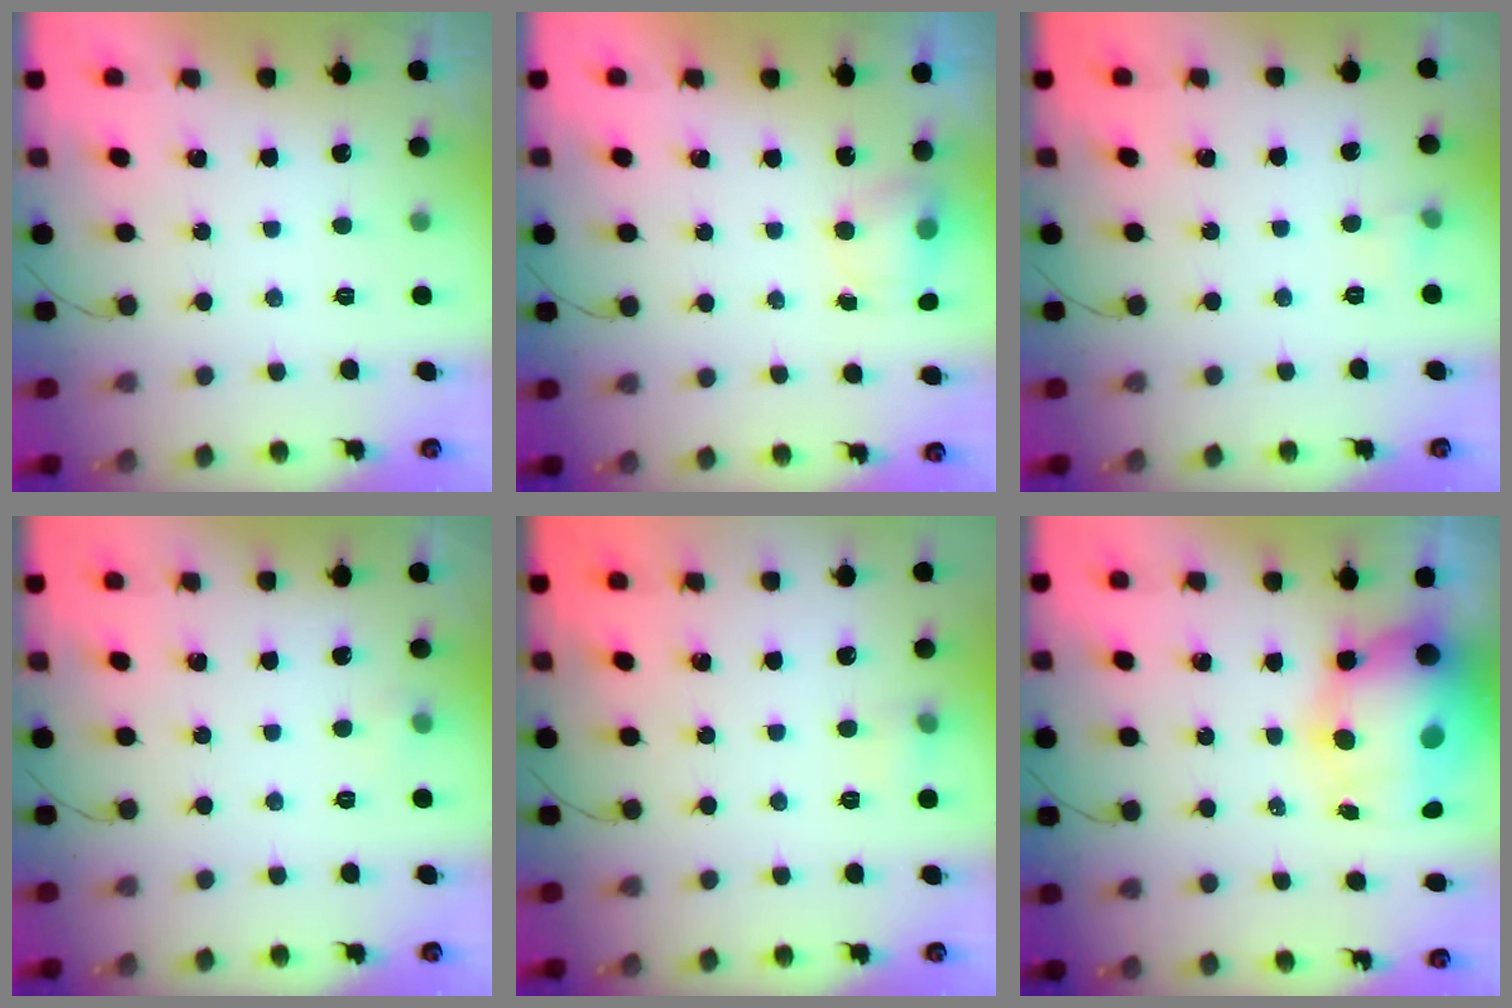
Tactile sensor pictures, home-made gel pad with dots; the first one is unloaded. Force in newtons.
{"total": 4.6, "press": 4.5, "slide": 0.7}
{"total": 3.8, "press": 3.5, "slide": 1.3}
{"total": 7.5, "press": 3.4, "slide": 6.7}
{"total": 5.7, "press": 5.5, "slide": 1.5}
{"total": 16.2, "press": 15.7, "slide": 3.8}